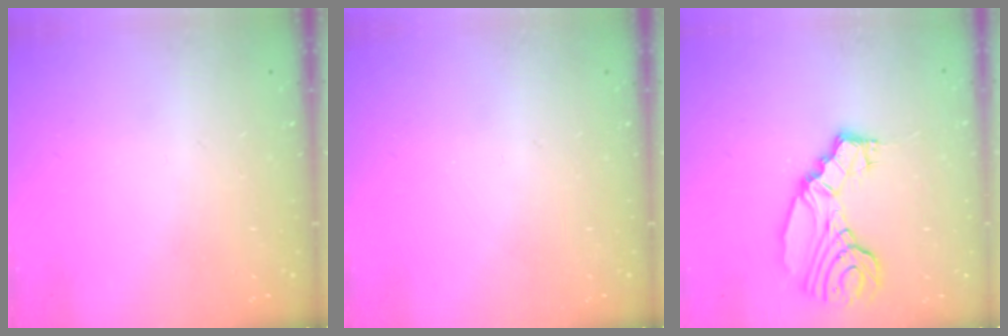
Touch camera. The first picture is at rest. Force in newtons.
{"total": 0.0}
{"total": 11.6, "press": 11.4, "slide": 2.1}